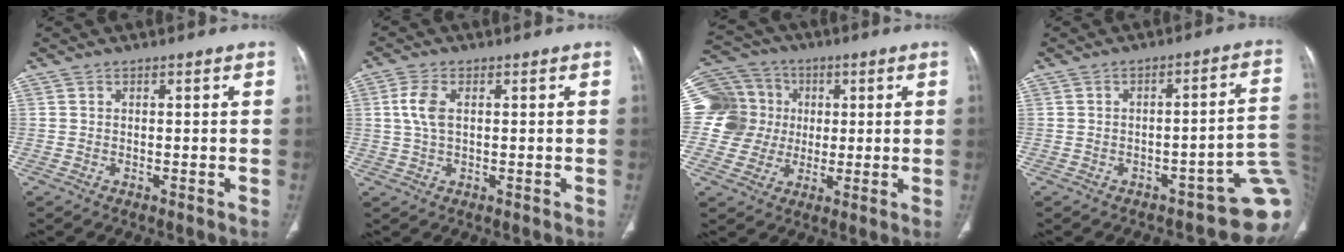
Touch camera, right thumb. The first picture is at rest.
{"total": 4.6, "force": [0.8, 2.6, 3.7], "torque": [-0.094, 0.006, 0.014]}
{"total": 17.4, "force": [1.6, 16.4, 5.6], "torque": [-0.117, 0.042, 0.037]}
{"total": 12.8, "force": [-4.4, 4.8, 11.0], "torque": [-0.100, 0.040, -0.047]}